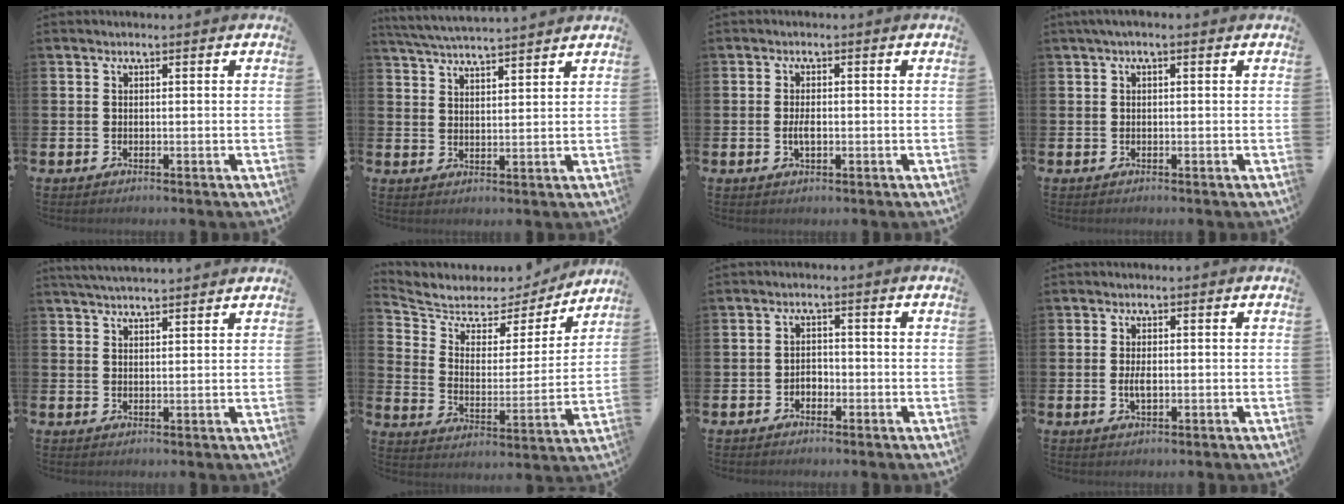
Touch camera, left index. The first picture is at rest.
{"total": 4.7, "force": [4.7, -0.2, 0.9], "torque": [-0.033, -0.024, 0.084]}
{"total": 2.1, "force": [-0.3, 0.9, 1.9], "torque": [-0.030, -0.002, -0.007]}
{"total": 0.9, "force": [0.2, 0.2, 0.9], "torque": [-0.017, 0.004, 0.003]}
{"total": 3.2, "force": [3.2, 0.0, 0.4], "torque": [-0.011, -0.012, 0.058]}
{"total": 5.6, "force": [5.0, 2.4, 0.9], "torque": [-0.059, -0.041, 0.080]}
{"total": 1.7, "force": [-1.1, 1.2, 0.5], "torque": [-0.008, 0.001, -0.025]}
{"total": 2.2, "force": [-0.1, 0.9, 2.0], "torque": [-0.032, -0.002, -0.003]}